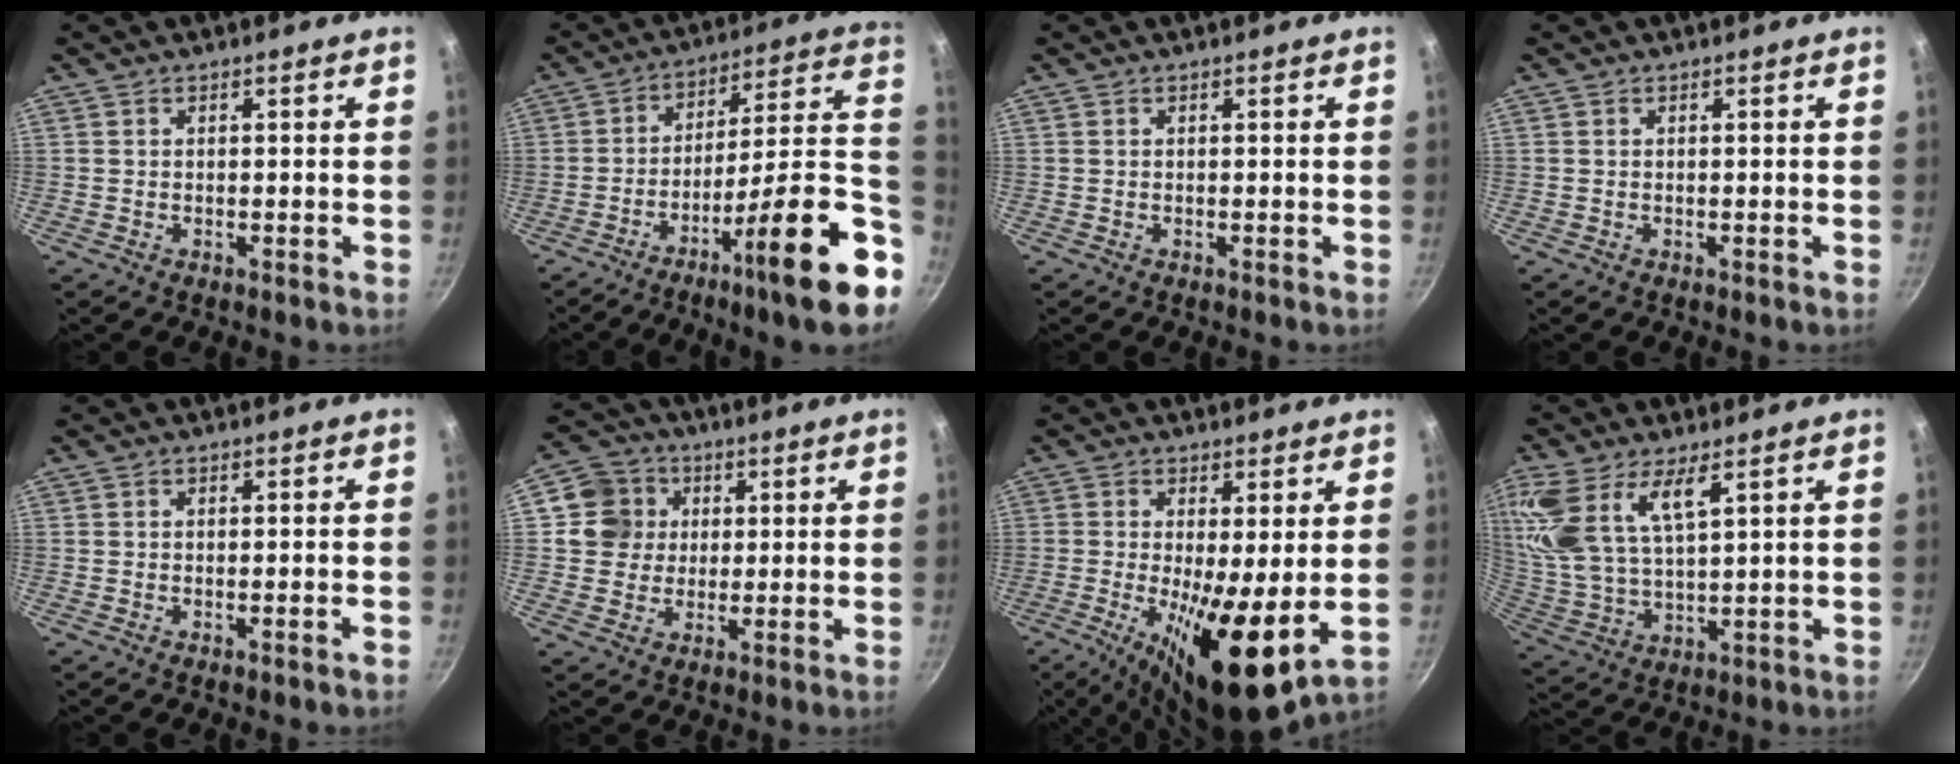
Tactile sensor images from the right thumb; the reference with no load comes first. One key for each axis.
{"total": 20.6, "fx": -7.5, "fy": 3.4, "fz": 18.8, "tx": -0.242, "ty": 0.039, "tz": -0.120}
{"total": 0.0}
{"total": 0.0}
{"total": 0.9, "fx": -0.7, "fy": -0.2, "fz": 0.6, "tx": -0.016, "ty": 0.011, "tz": -0.008}
{"total": 8.0, "fx": 1.6, "fy": 7.5, "fz": 2.4, "tx": -0.004, "ty": 0.011, "tz": 0.017}
{"total": 13.9, "fx": -1.5, "fy": 3.9, "fz": 13.3, "tx": -0.217, "ty": -0.028, "tz": -0.018}
{"total": 15.2, "fx": 8.0, "fy": 6.5, "fz": 11.2, "tx": -0.232, "ty": -0.024, "tz": 0.171}